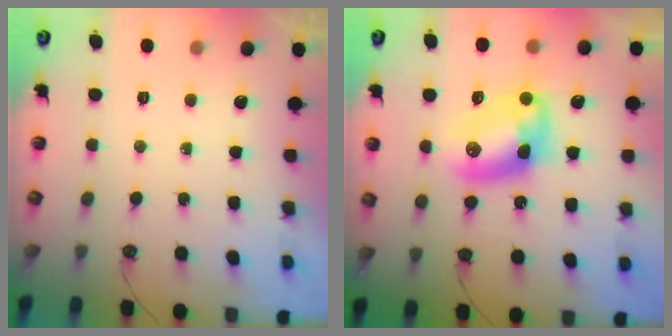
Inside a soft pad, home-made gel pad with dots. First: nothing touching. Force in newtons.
{"total": 11.4, "press": 11.3, "slide": 0.3}